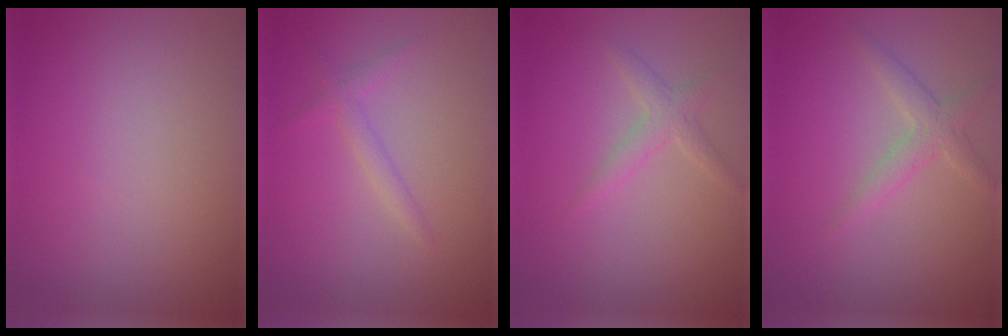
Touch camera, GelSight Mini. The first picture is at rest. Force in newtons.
{"total": 1.3, "press": 1.3, "slide": 0.1}
{"total": 1.7, "press": 1.7, "slide": 0.1}
{"total": 2.1, "press": 2.1, "slide": 0.1}